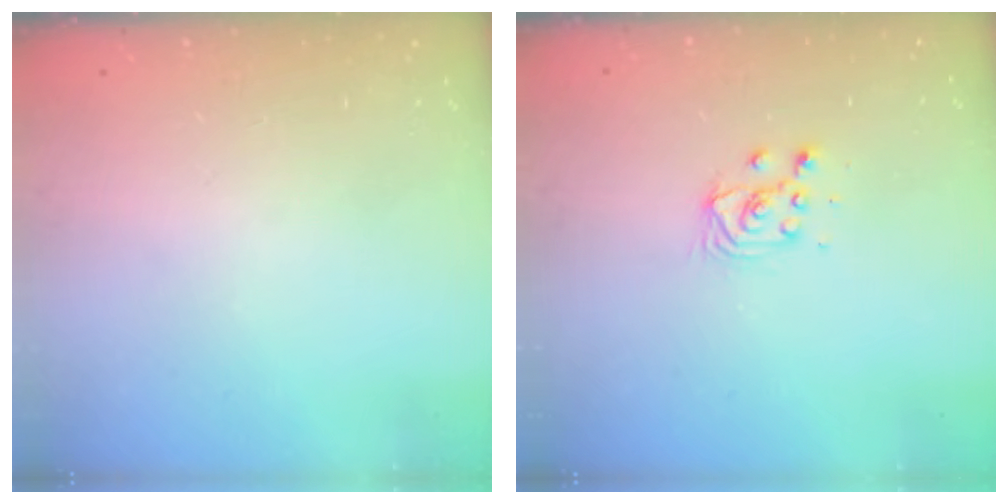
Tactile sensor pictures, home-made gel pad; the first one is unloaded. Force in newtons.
{"total": 3.7, "press": 3.7, "slide": 0.3}